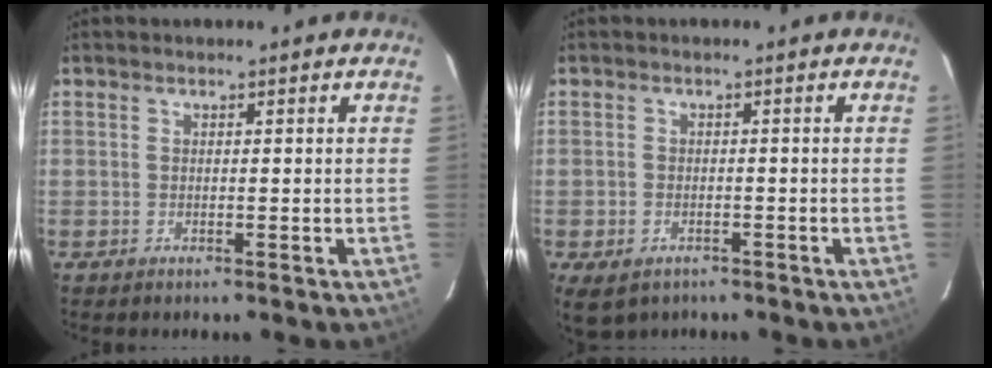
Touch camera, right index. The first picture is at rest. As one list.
[{"total": 5.3, "force": [-2.9, 3.9, 2.2], "torque": [-0.049, -0.009, -0.039]}]